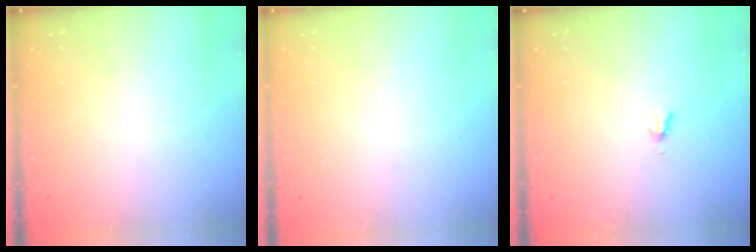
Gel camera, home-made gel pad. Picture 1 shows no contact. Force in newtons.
{"total": 0.0}
{"total": 3.0, "press": 3.0, "slide": 0.5}